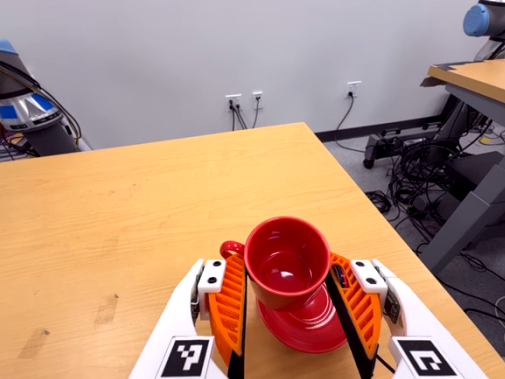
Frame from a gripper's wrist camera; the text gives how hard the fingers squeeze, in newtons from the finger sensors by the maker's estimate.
{"total": 3.3, "left": 2.8, "right": 3.7}